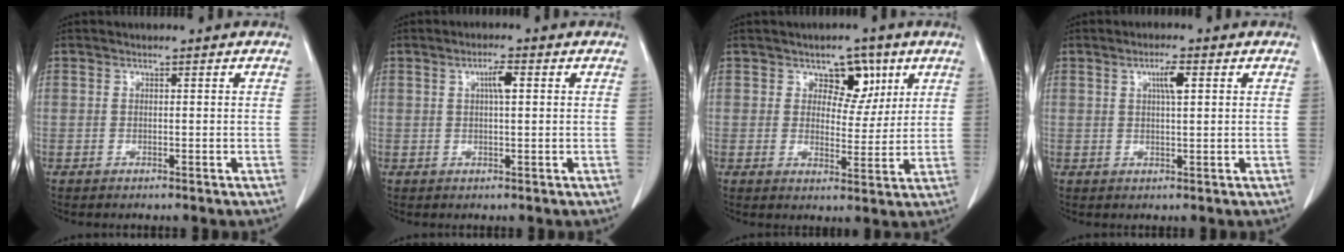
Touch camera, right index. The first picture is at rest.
{"total": 2.9, "force": [0.8, 0.4, 2.7], "torque": [-0.049, 0.003, 0.012]}
{"total": 5.8, "force": [3.0, 3.7, 3.4], "torque": [-0.036, 0.005, 0.044]}
{"total": 3.3, "force": [1.2, 0.4, 3.0], "torque": [-0.053, 0.001, 0.019]}